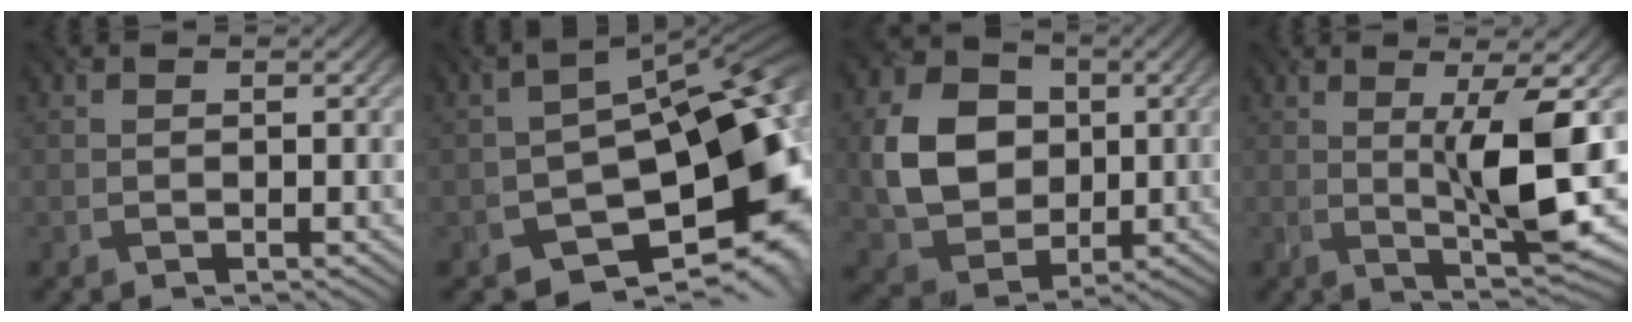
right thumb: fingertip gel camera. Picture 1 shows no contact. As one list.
[{"total": 15.9, "force": [-5.9, 9.4, 11.3], "torque": [-0.147, -0.032, -0.086]}, {"total": 10.6, "force": [0.7, 8.6, 6.2], "torque": [-0.151, -0.002, 0.014]}, {"total": 7.9, "force": [0.6, 0.9, 7.8], "torque": [-0.139, 0.013, 0.015]}]